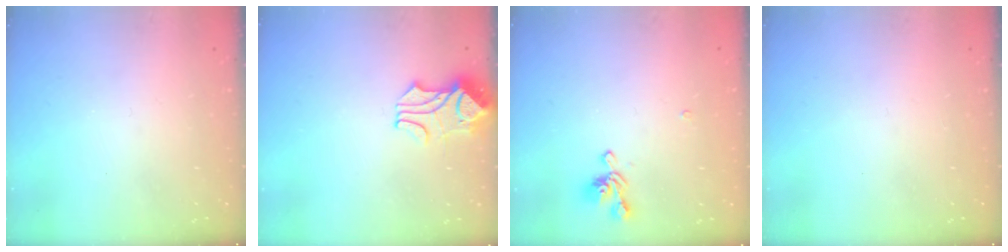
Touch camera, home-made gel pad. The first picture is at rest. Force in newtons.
{"total": 1.7, "press": 1.4, "slide": 1.0}
{"total": 2.3, "press": 2.3, "slide": 0.1}
{"total": 0.0}